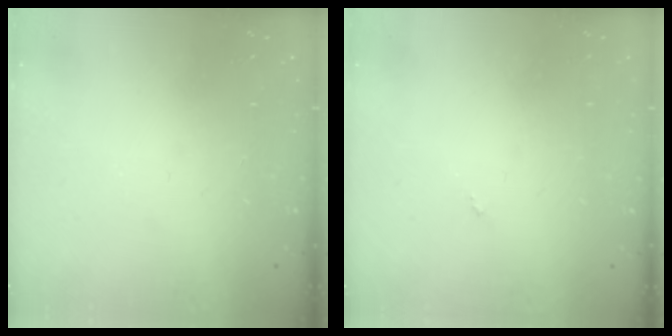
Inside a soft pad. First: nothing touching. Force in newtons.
{"total": 0.0}